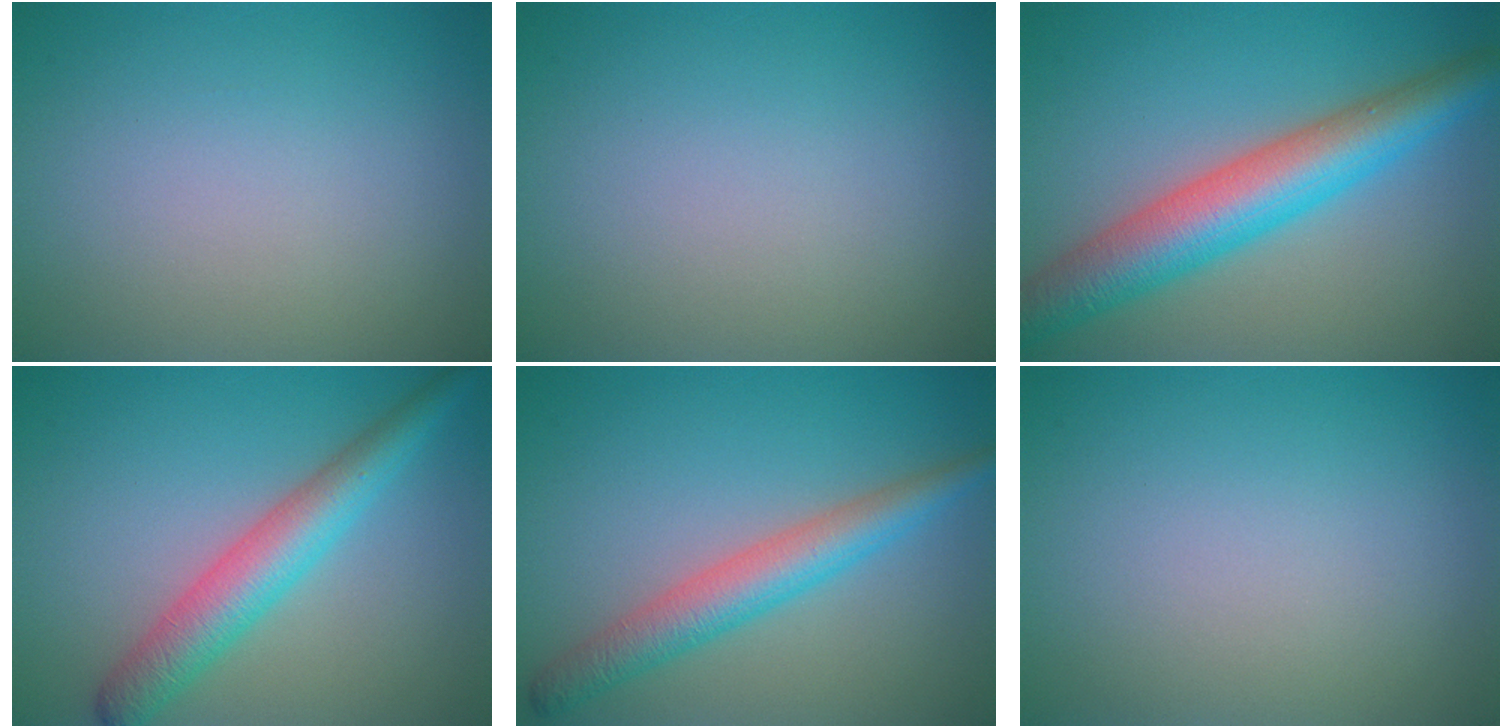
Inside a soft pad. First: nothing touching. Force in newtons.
{"total": 0.0}
{"total": 7.8, "press": 7.8, "slide": 0.1}
{"total": 5.0, "press": 5.0, "slide": 0.2}
{"total": 4.4, "press": 4.4, "slide": 0.1}
{"total": 0.0}